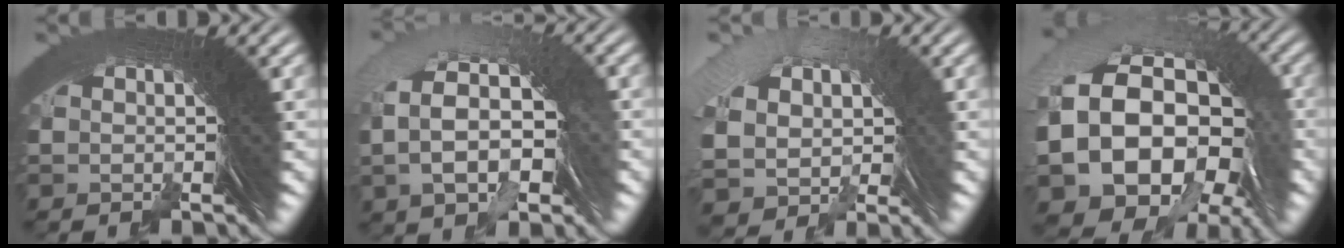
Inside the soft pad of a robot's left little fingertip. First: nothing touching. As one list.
[{"total": 6.1, "force": [0.3, 4.1, 4.5], "torque": [-0.080, 0.007, 0.001]}, {"total": 7.0, "force": [-1.1, 5.8, 3.8], "torque": [-0.105, -0.030, -0.006]}, {"total": 18.6, "force": [-2.7, 14.4, 11.4], "torque": [-0.259, -0.066, -0.034]}]